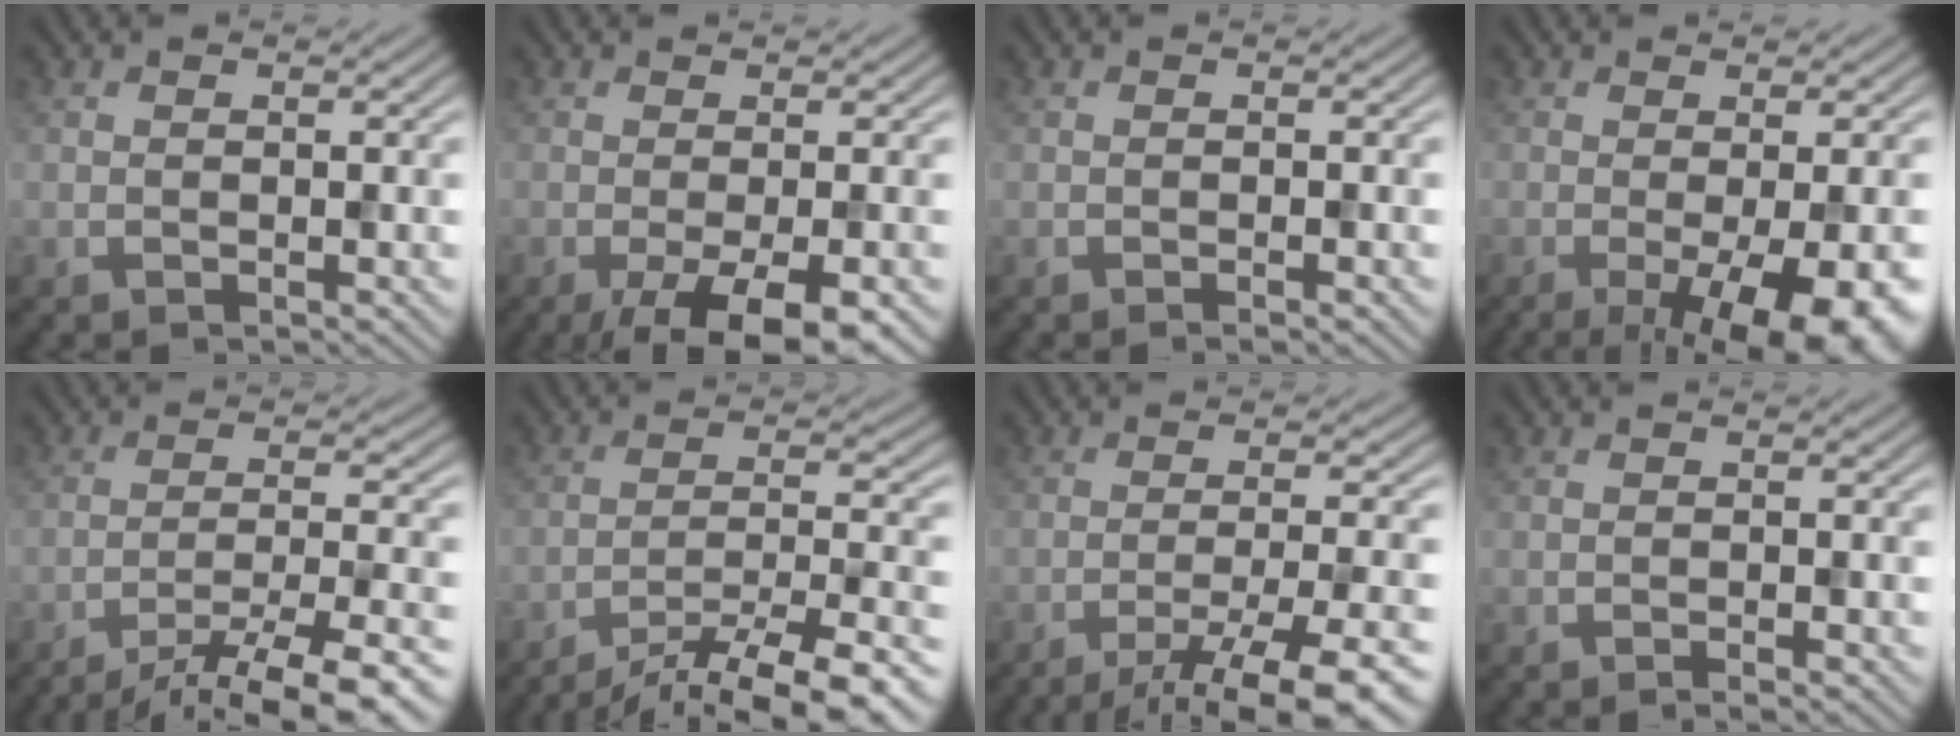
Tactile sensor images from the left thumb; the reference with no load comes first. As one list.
[{"total": 8.5, "force": [-3.9, 2.6, 7.1], "torque": [-0.110, -0.011, -0.057]}, {"total": 0.7, "force": [-0.4, 0.0, 0.6], "torque": [-0.008, -0.001, -0.009]}, {"total": 11.4, "force": [-4.3, 3.3, 10.0], "torque": [-0.126, -0.012, -0.052]}, {"total": 12.7, "force": [-10.0, 2.2, 7.4], "torque": [-0.121, -0.009, -0.135]}, {"total": 14.2, "force": [-11.6, 2.6, 7.8], "torque": [-0.125, -0.012, -0.160]}, {"total": 11.6, "force": [-8.2, 2.1, 8.0], "torque": [-0.125, -0.008, -0.107]}, {"total": 1.0, "force": [-0.6, 0.0, 0.8], "torque": [-0.009, 0.000, -0.012]}]